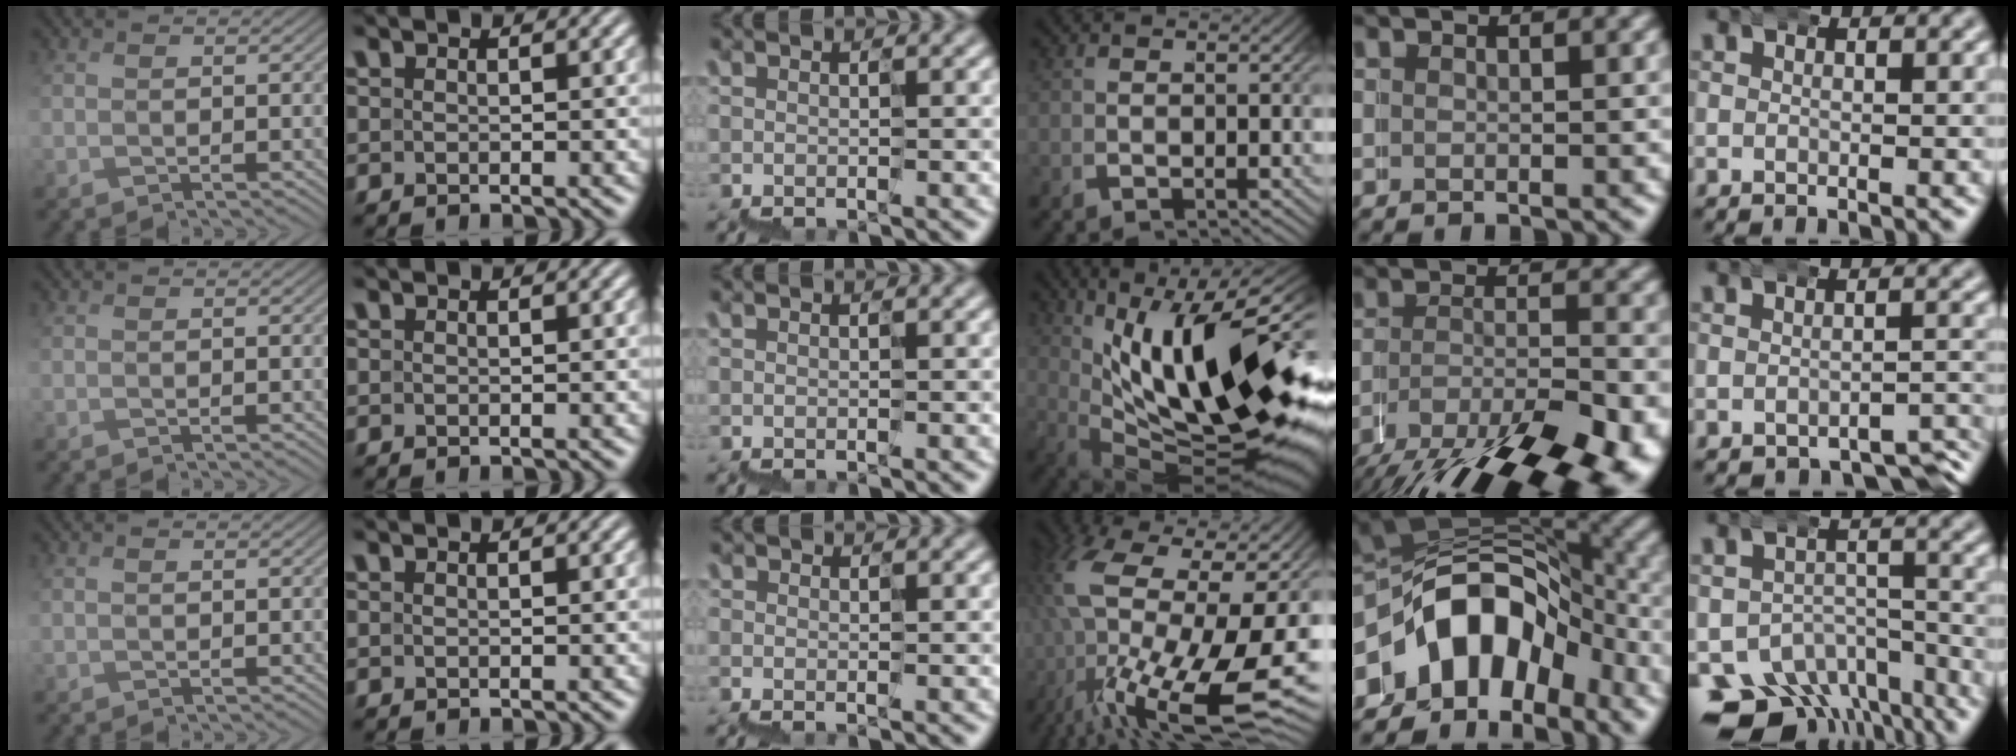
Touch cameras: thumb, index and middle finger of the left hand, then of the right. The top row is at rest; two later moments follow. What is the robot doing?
{"motion": "wrap", "object": "belt"}